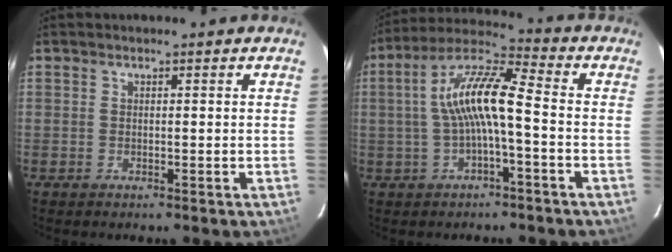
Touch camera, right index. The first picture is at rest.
{"total": 10.9, "force": [-1.0, 2.1, 10.7], "torque": [-0.214, 0.023, -0.022]}